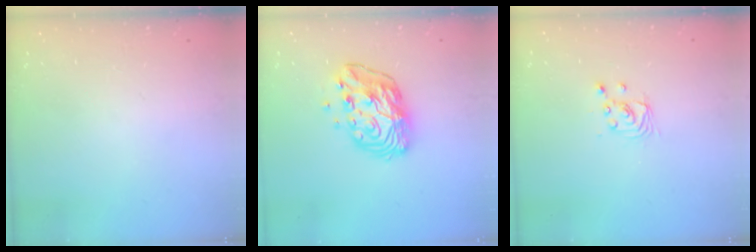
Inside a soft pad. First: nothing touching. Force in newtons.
{"total": 11.4, "press": 11.3, "slide": 0.9}
{"total": 2.9, "press": 2.9, "slide": 0.2}